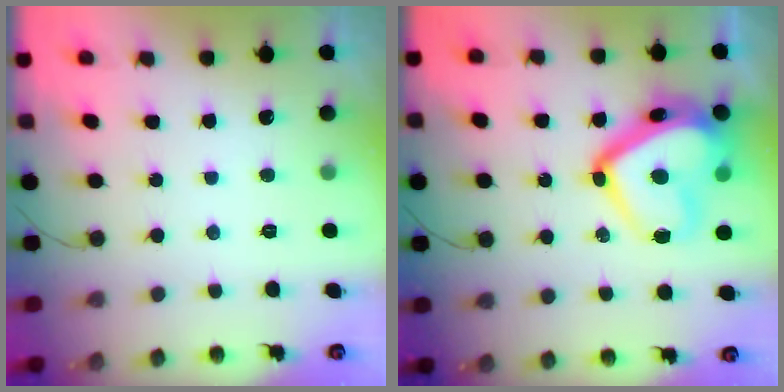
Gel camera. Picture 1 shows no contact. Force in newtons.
{"total": 21.4, "press": 21.4, "slide": 1.5}